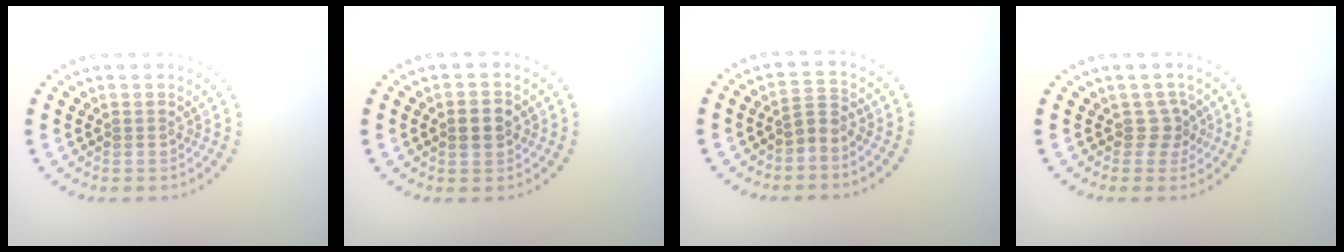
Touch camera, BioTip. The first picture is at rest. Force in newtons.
{"total": 2.3, "press": 2.3, "slide": 0.1}
{"total": 1.7, "press": 1.2, "slide": 1.1}
{"total": 1.8, "press": 1.1, "slide": 1.4}